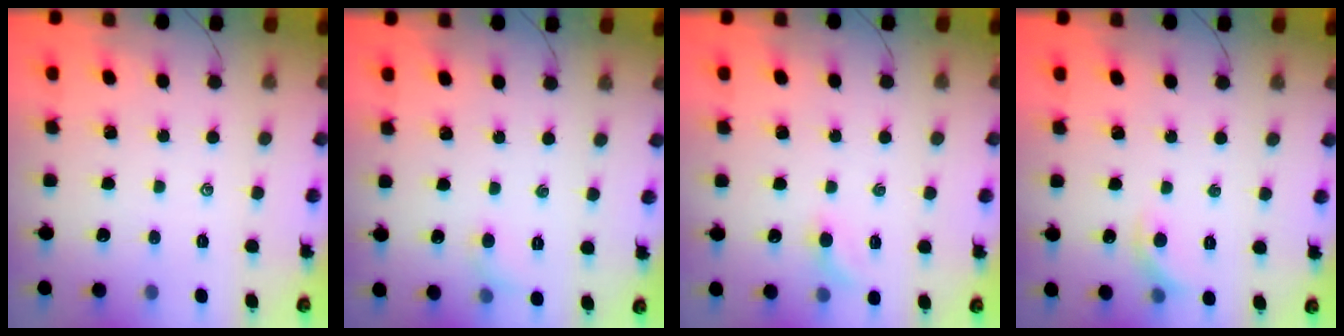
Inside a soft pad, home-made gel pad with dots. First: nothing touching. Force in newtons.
{"total": 4.0, "press": 3.8, "slide": 1.2}
{"total": 4.4, "press": 4.3, "slide": 1.0}
{"total": 6.0, "press": 5.8, "slide": 1.4}